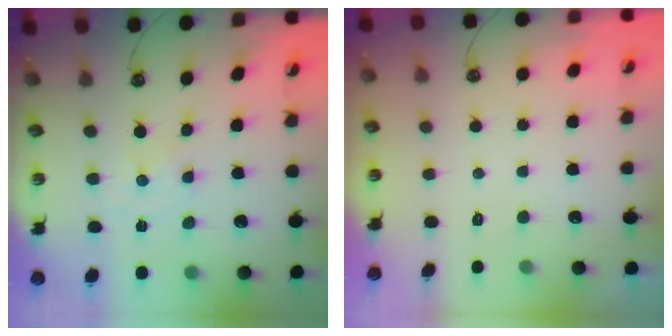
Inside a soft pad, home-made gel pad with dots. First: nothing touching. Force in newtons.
{"total": 0.0}